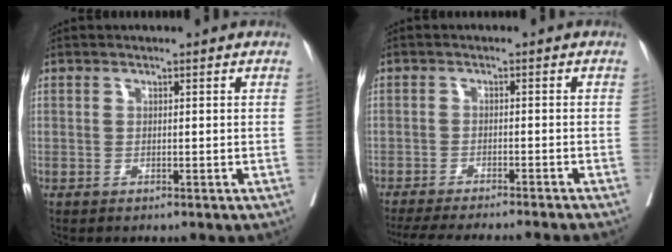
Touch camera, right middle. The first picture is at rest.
{"total": 15.6, "force": [-14.1, 0.6, 6.7], "torque": [-0.100, -0.031, -0.193]}